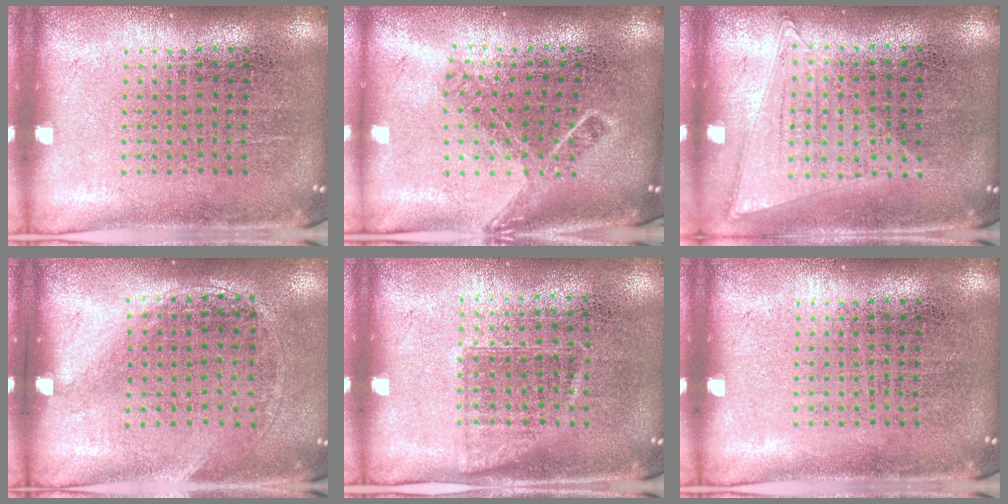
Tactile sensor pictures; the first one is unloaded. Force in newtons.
{"total": 1.7, "press": 1.2, "slide": 1.1}
{"total": 1.0, "press": 1.0, "slide": 0.3}
{"total": 1.4, "press": 0.9, "slide": 1.0}
{"total": 0.9, "press": 0.8, "slide": 0.5}
{"total": 0.0}